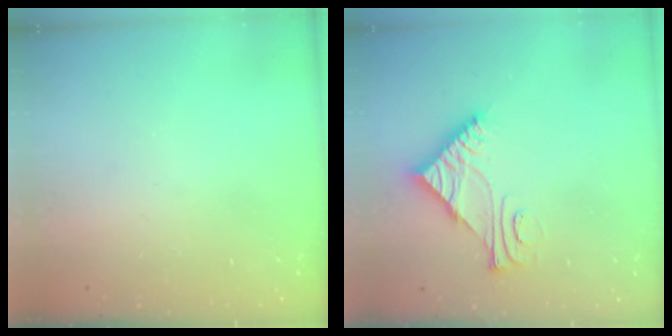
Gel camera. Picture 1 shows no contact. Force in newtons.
{"total": 6.8, "press": 6.8, "slide": 0.1}